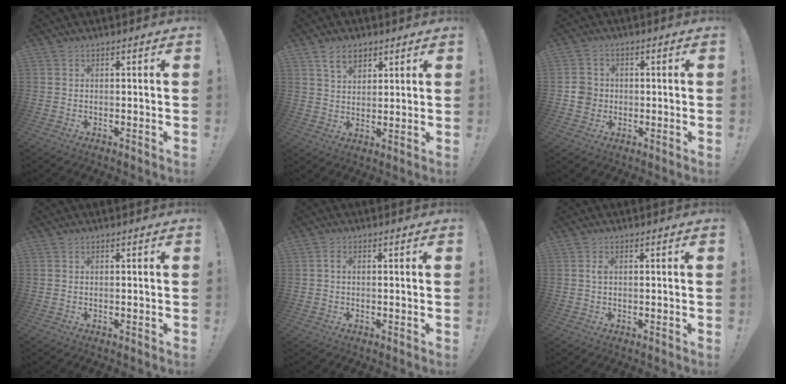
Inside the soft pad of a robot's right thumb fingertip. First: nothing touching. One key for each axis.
{"total": 7.3, "fx": 4.4, "fy": 4.7, "fz": 3.5, "tx": -0.054, "ty": -0.014, "tz": 0.082}
{"total": 5.7, "fx": -0.7, "fy": 5.3, "fz": 1.9, "tx": -0.024, "ty": 0.010, "tz": -0.010}
{"total": 0.0}
{"total": 1.4, "fx": -0.1, "fy": 1.1, "fz": 0.9, "tx": -0.020, "ty": 0.005, "tz": -0.002}
{"total": 1.2, "fx": 0.2, "fy": 0.7, "fz": 0.9, "tx": -0.021, "ty": 0.005, "tz": 0.003}